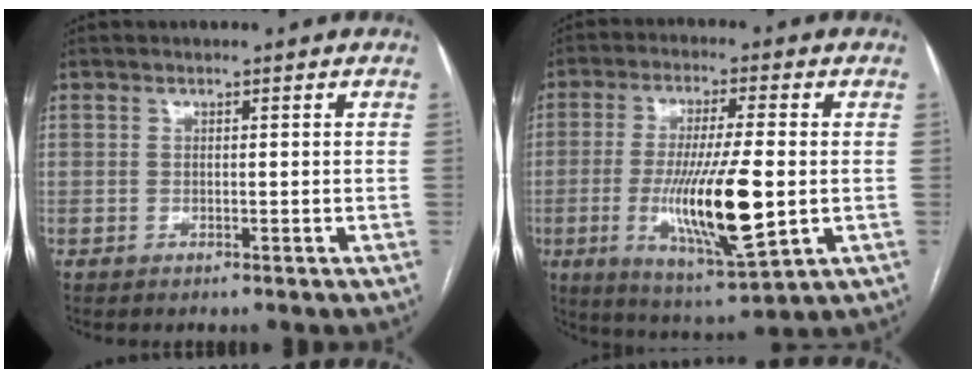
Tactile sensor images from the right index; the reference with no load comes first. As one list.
[{"total": 14.9, "force": [-2.2, 1.8, 14.6], "torque": [-0.272, -0.025, -0.032]}]